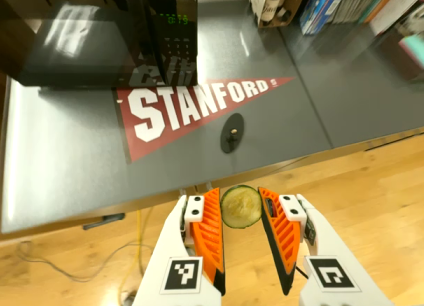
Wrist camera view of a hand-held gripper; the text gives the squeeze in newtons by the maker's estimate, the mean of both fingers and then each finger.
{"total": 4.5, "left": 4.4, "right": 4.6}